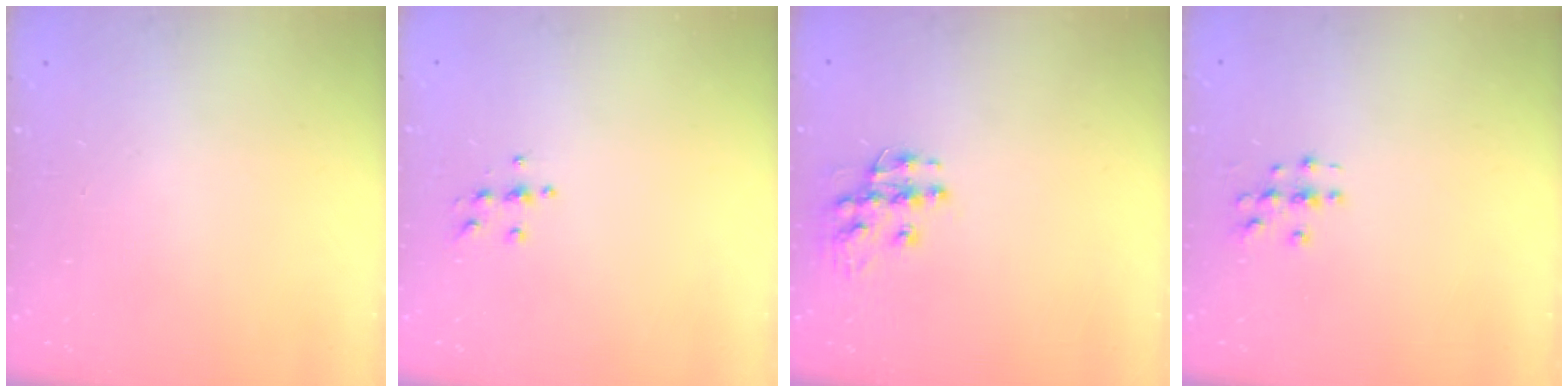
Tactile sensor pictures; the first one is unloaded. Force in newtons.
{"total": 4.3, "press": 4.3, "slide": 0.6}
{"total": 10.0, "press": 10.0, "slide": 0.6}
{"total": 3.0, "press": 3.0, "slide": 0.1}